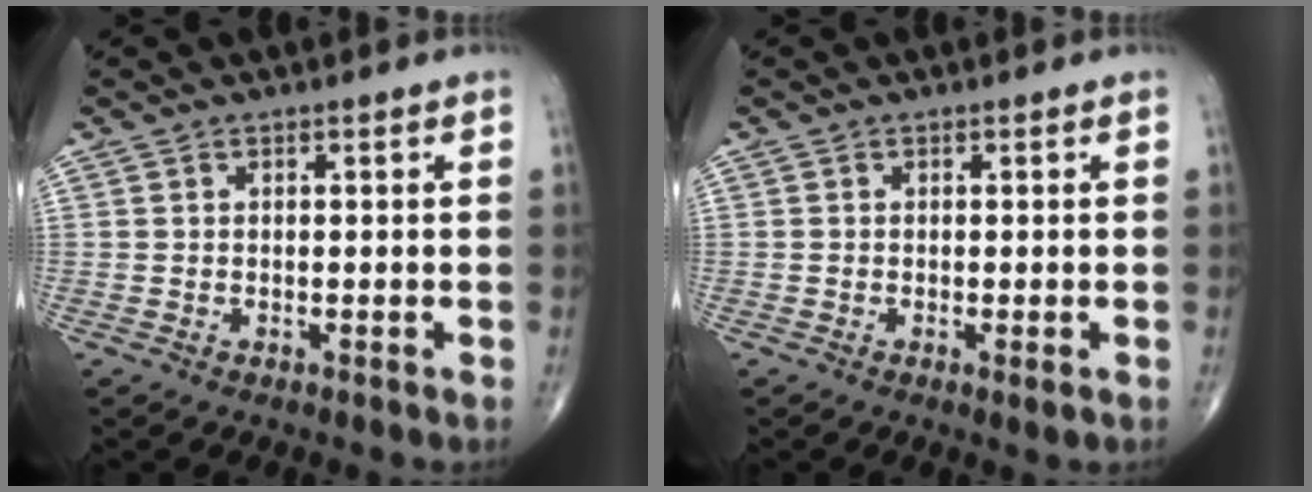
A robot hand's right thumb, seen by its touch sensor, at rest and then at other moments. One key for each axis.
{"total": 1.1, "fx": -0.3, "fy": 0.2, "fz": 1.0, "tx": -0.020, "ty": -0.005, "tz": -0.005}